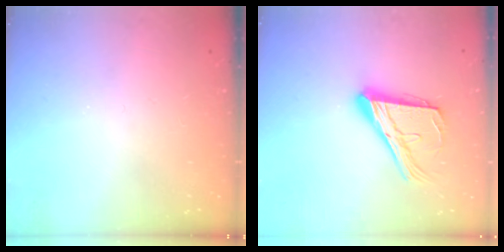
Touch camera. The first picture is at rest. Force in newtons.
{"total": 17.9, "press": 17.8, "slide": 1.9}